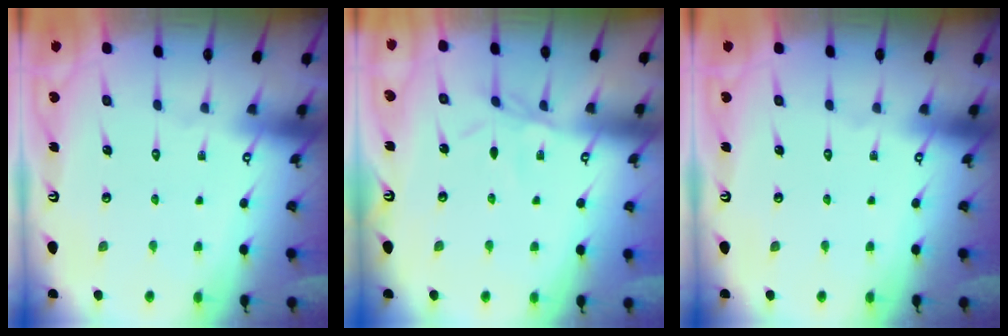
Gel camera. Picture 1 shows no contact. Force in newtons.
{"total": 4.0, "press": 3.9, "slide": 0.4}
{"total": 0.0}